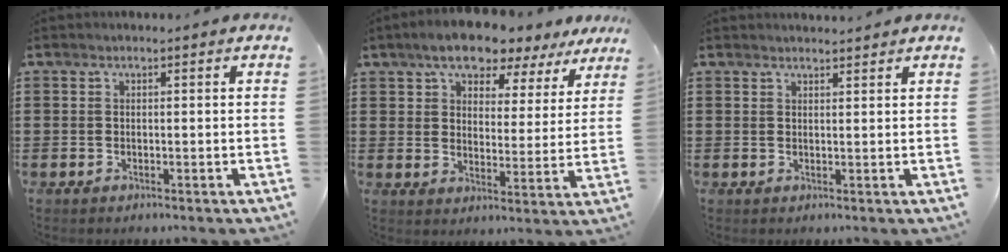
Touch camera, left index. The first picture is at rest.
{"total": 7.5, "force": [6.5, 2.1, 3.0], "torque": [-0.071, -0.021, 0.114]}
{"total": 1.5, "force": [1.5, 0.1, 0.1], "torque": [-0.005, 0.000, 0.029]}